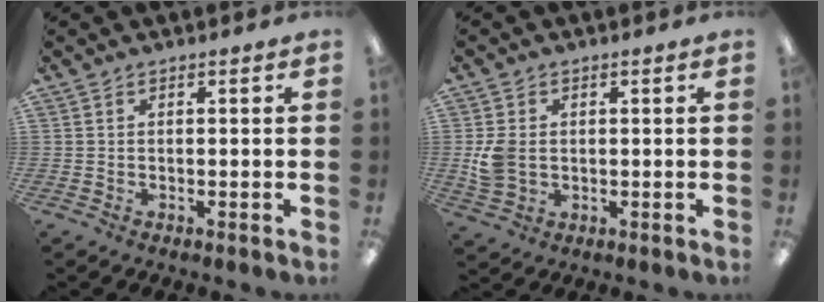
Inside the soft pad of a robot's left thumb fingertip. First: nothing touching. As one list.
[{"total": 5.9, "force": [0.3, 4.6, 3.7], "torque": [-0.073, 0.003, 0.007]}]